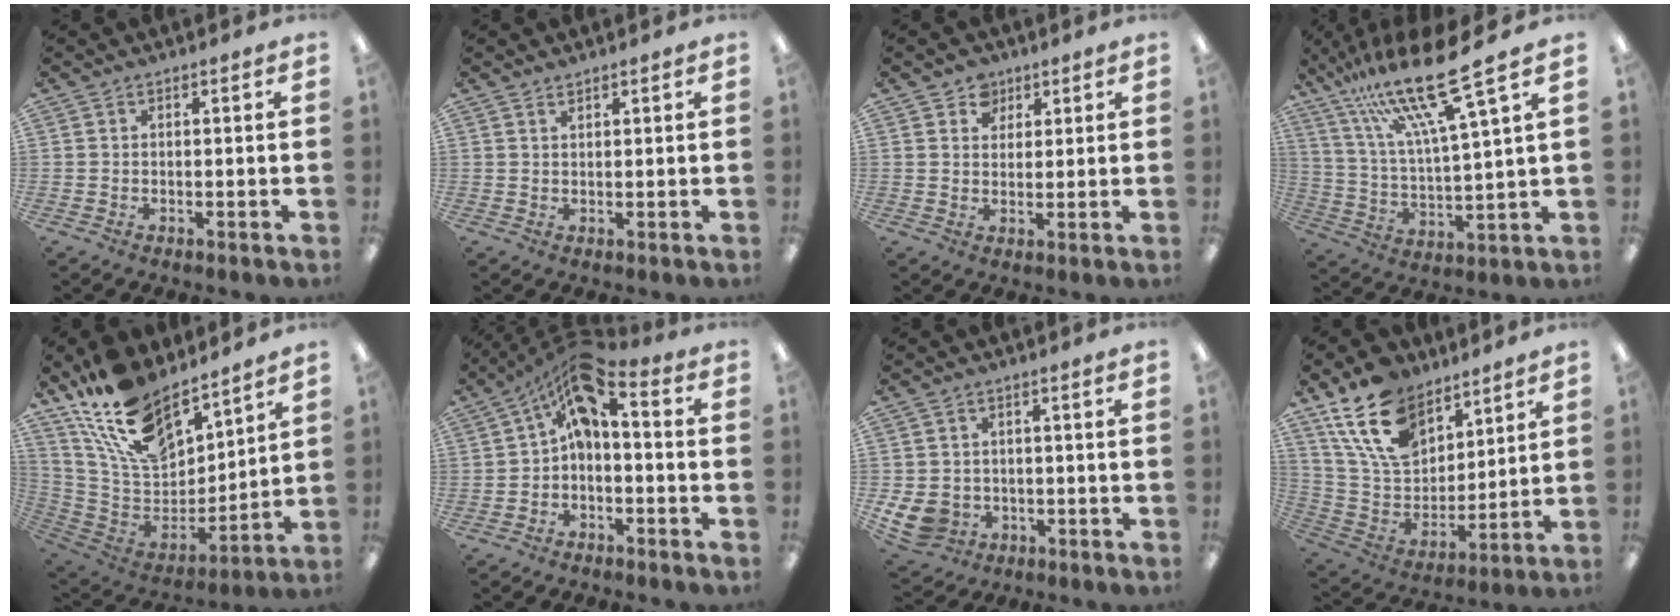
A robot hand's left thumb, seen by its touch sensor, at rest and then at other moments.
{"total": 1.2, "force": [1.2, 0.2, -0.1], "torque": [0.000, 0.000, 0.022]}
{"total": 5.0, "force": [3.4, 3.6, 0.4], "torque": [0.000, -0.007, 0.059]}
{"total": 21.7, "force": [15.2, 3.4, 15.1], "torque": [-0.292, -0.087, 0.242]}
{"total": 18.8, "force": [14.6, 8.6, 8.2], "torque": [-0.171, -0.089, 0.271]}
{"total": 9.4, "force": [3.6, 4.0, 7.7], "torque": [-0.123, -0.020, 0.067]}
{"total": 6.4, "force": [-1.8, 5.6, 2.5], "torque": [-0.070, 0.009, -0.033]}
{"total": 18.1, "force": [11.9, 10.8, 8.4], "torque": [-0.172, -0.045, 0.227]}